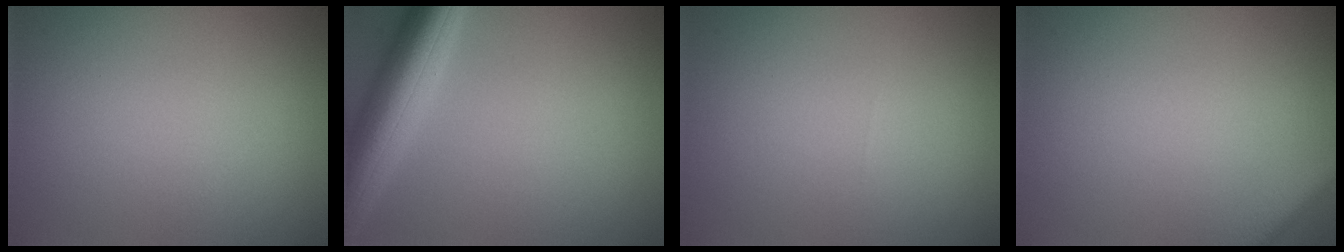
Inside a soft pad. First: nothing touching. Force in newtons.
{"total": 7.5, "press": 7.5, "slide": 0.4}
{"total": 0.0}
{"total": 2.2, "press": 2.2, "slide": 0.2}